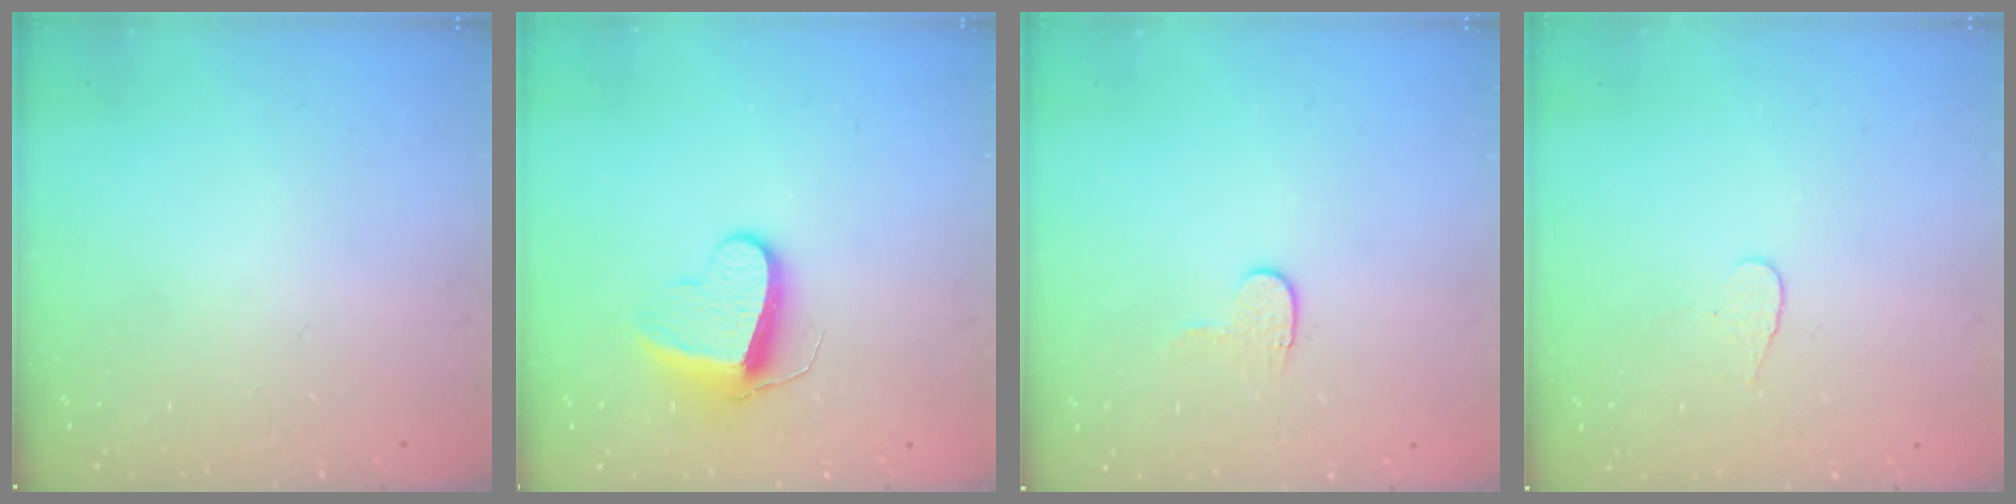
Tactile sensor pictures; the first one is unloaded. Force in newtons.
{"total": 10.3, "press": 10.2, "slide": 0.9}
{"total": 3.8, "press": 3.8, "slide": 0.3}
{"total": 3.7, "press": 3.7, "slide": 0.4}